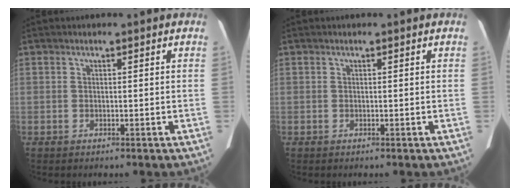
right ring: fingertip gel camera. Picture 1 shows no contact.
{"total": 0.0}